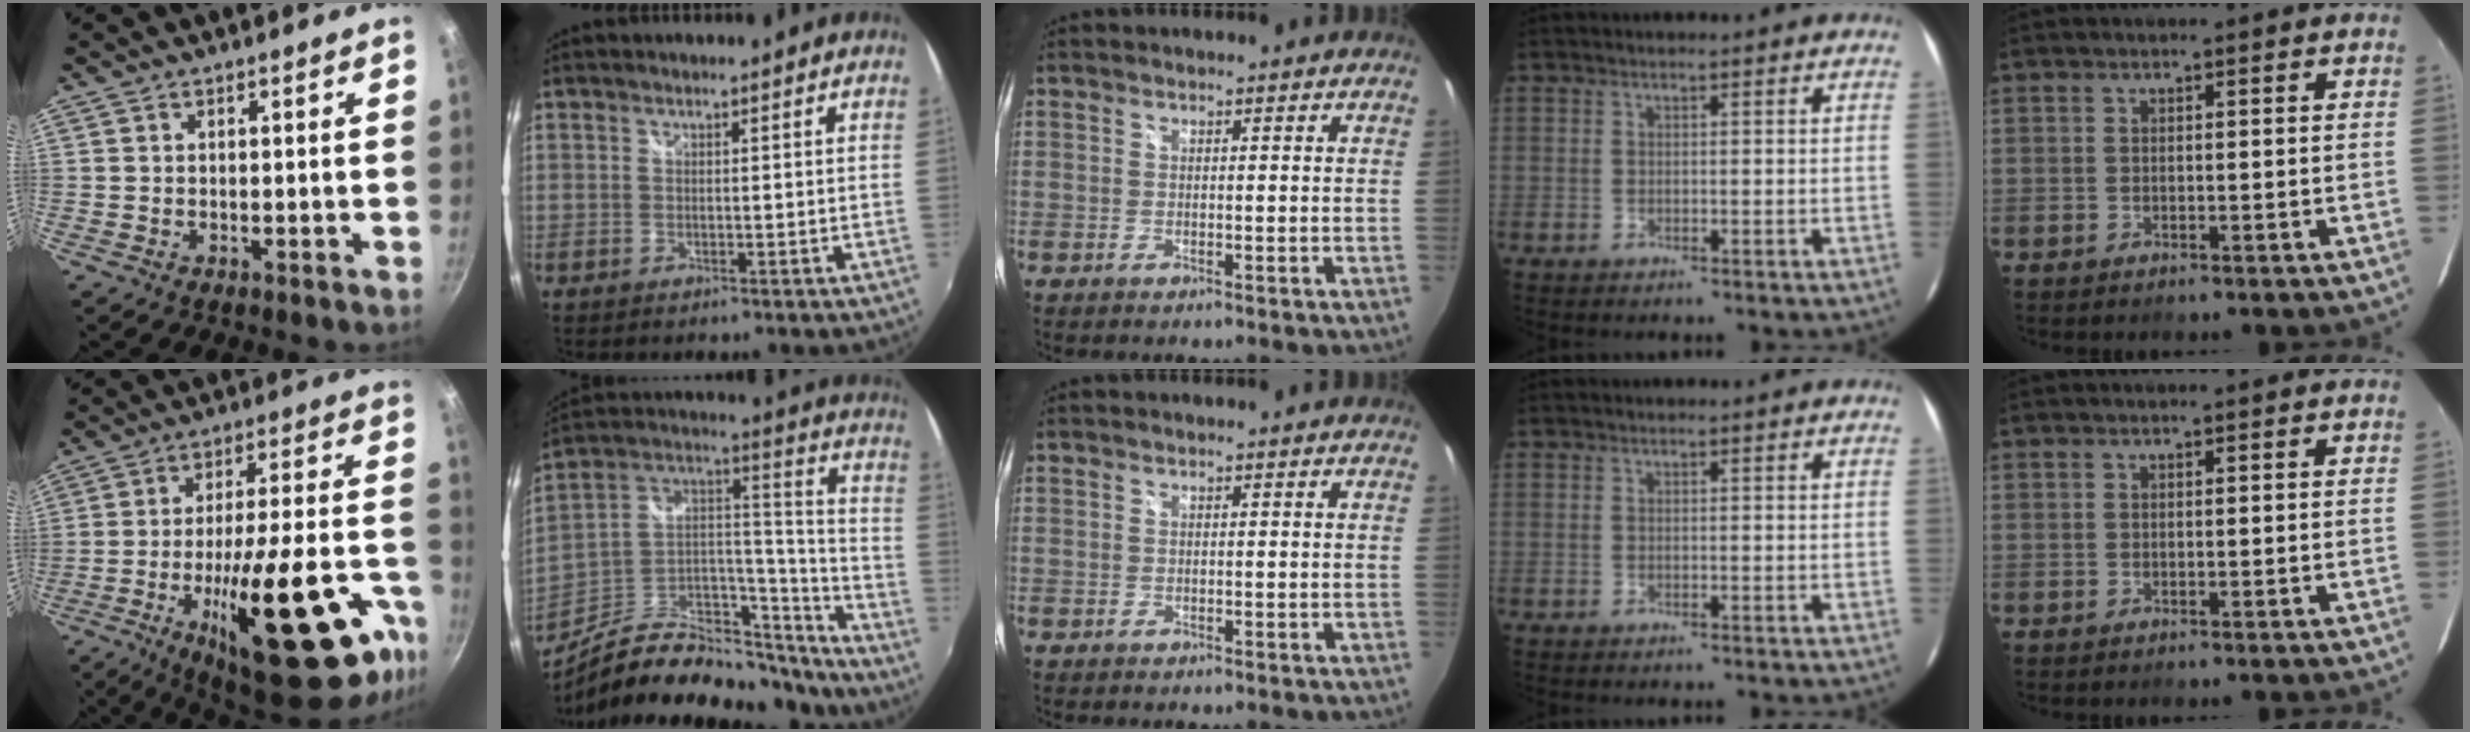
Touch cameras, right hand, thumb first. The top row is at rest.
{"thumb": {"total": 31.9, "force": [-13.8, 10.6, 26.7], "torque": [-0.334, 0.048, -0.199]}, "index": {"total": 30.0, "force": [-24.3, 11.5, 13.4], "torque": [-0.213, 0.043, -0.360]}}